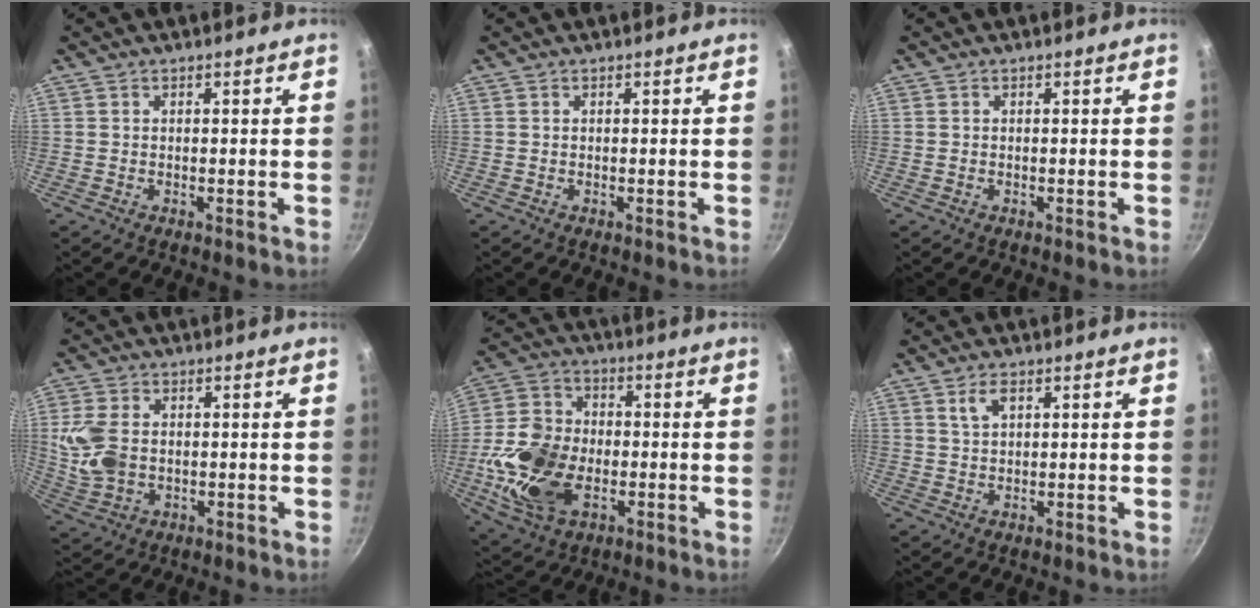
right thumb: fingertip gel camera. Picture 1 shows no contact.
{"total": 0.0}
{"total": 0.0}
{"total": 9.0, "force": [0.3, 6.2, 6.6], "torque": [-0.145, 0.000, 0.014]}
{"total": 17.5, "force": [-3.8, 11.4, 12.6], "torque": [-0.240, 0.010, -0.067]}
{"total": 2.8, "force": [1.4, 1.4, 2.0], "torque": [-0.037, -0.001, 0.031]}